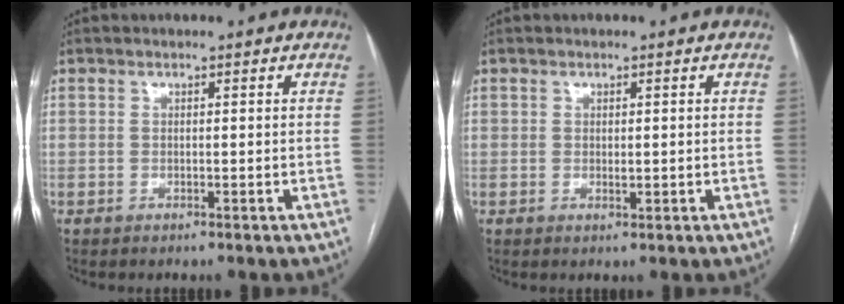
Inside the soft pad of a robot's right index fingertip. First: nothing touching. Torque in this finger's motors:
{"motor_torque": [0.13, -0.04, 0.07, 0.02]}